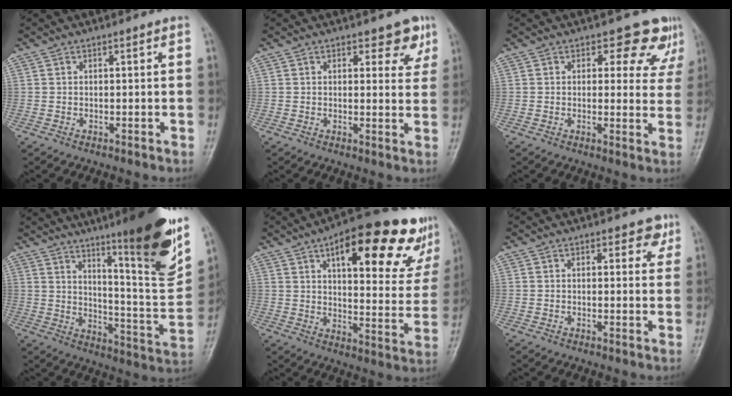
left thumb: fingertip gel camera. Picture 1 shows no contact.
{"total": 4.7, "force": [2.9, 2.6, 2.6], "torque": [0.001, -0.013, 0.031]}
{"total": 8.1, "force": [6.0, 4.7, 3.0], "torque": [0.011, -0.030, 0.051]}
{"total": 22.1, "force": [13.2, 2.8, 17.5], "torque": [-0.217, -0.071, 0.202]}
{"total": 26.0, "force": [14.3, 9.6, 19.5], "torque": [-0.222, -0.026, 0.196]}
{"total": 3.2, "force": [1.8, 2.0, 1.8], "torque": [0.004, -0.006, 0.017]}